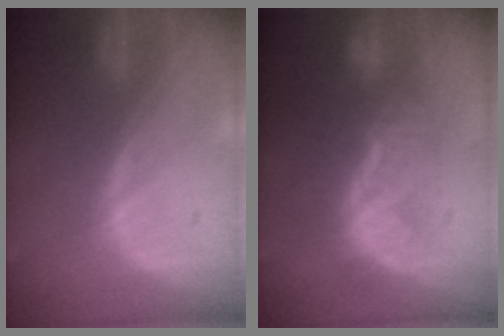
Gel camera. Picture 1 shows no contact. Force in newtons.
{"total": 8.3, "press": 7.9, "slide": 2.3}